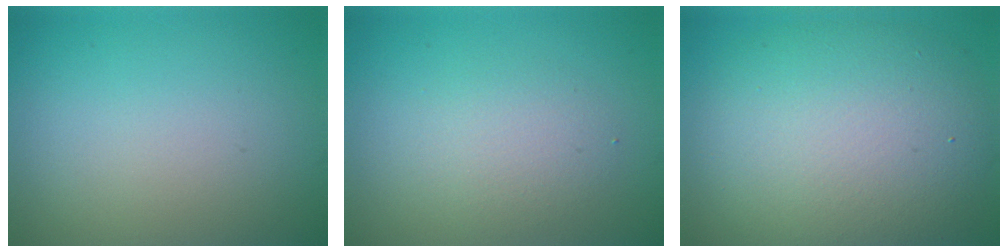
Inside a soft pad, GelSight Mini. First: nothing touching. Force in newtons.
{"total": 2.4, "press": 2.4, "slide": 0.3}
{"total": 10.5, "press": 10.5, "slide": 1.1}